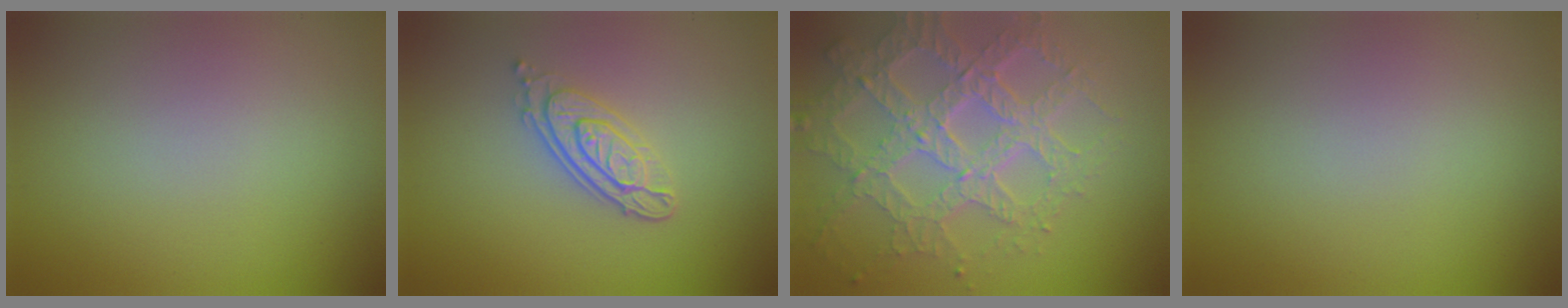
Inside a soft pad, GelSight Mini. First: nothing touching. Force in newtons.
{"total": 3.4, "press": 2.7, "slide": 1.9}
{"total": 7.2, "press": 5.0, "slide": 5.1}
{"total": 0.0}